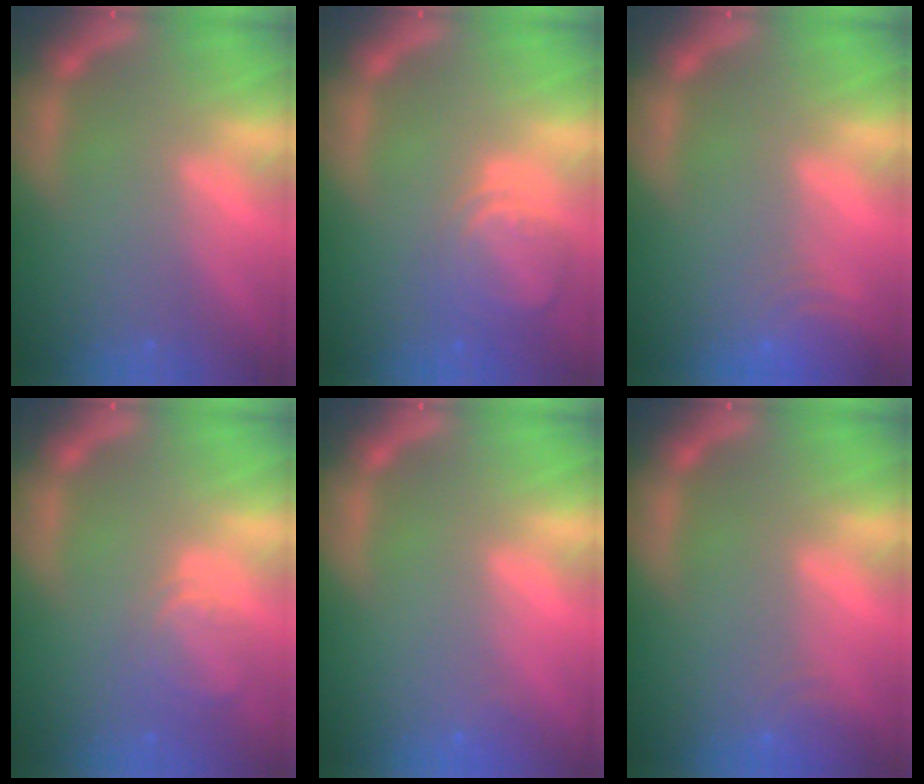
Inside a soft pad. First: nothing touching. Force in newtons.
{"total": 5.6}
{"total": 5.0}
{"total": 3.4}
{"total": 0.9}
{"total": 3.0}